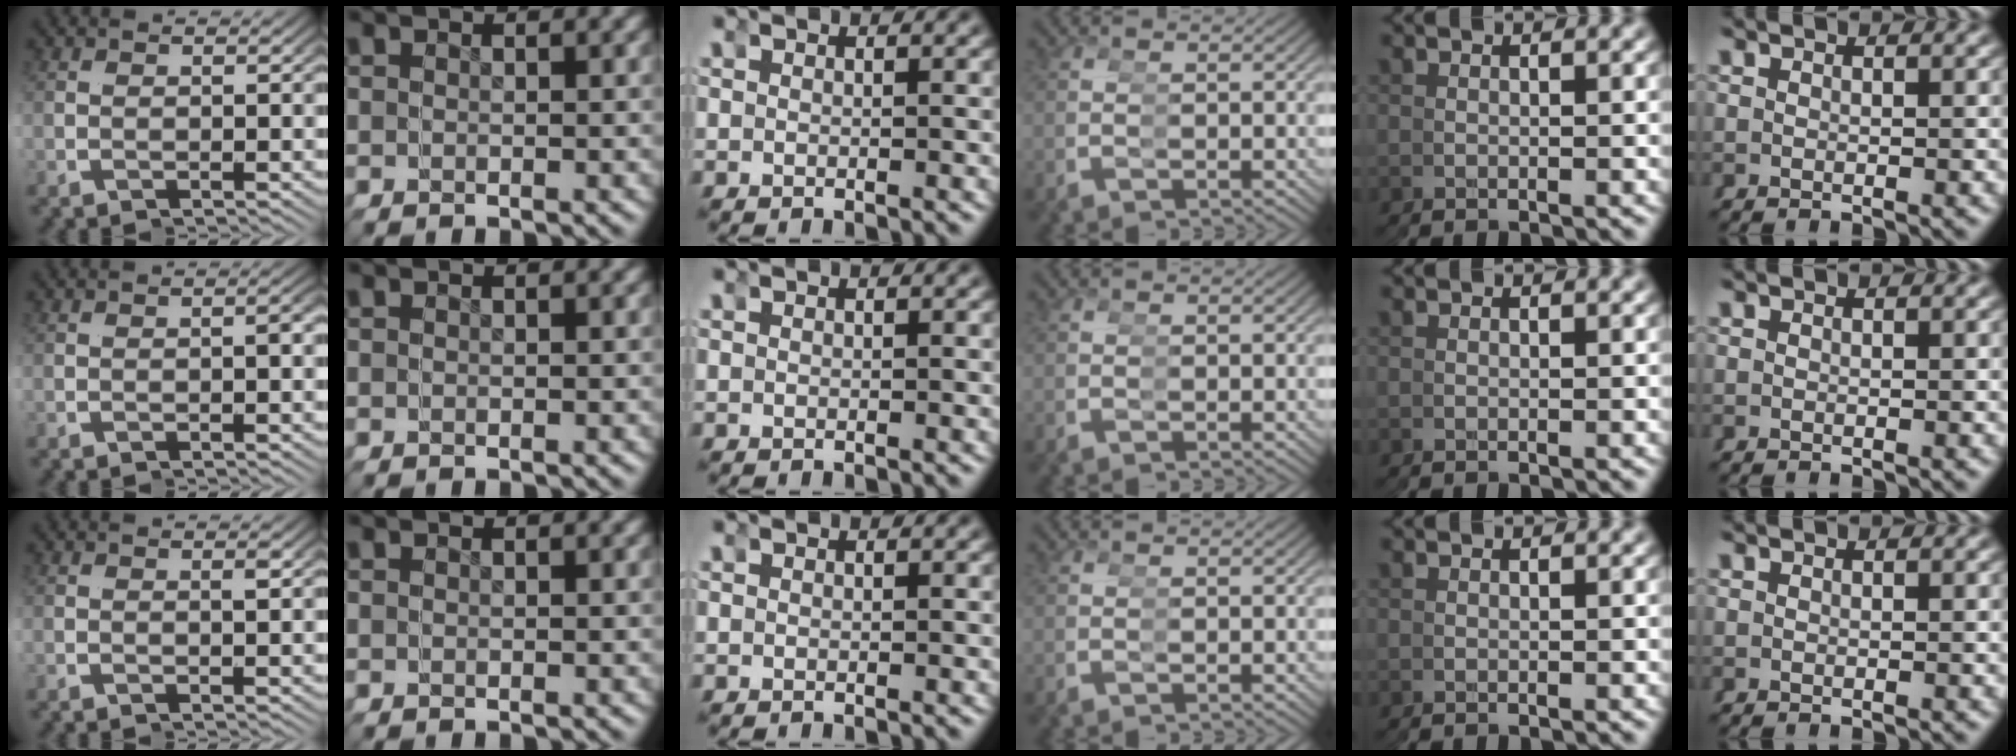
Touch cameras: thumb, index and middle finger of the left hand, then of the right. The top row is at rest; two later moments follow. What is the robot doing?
{"motion": "reach", "object": "tape"}